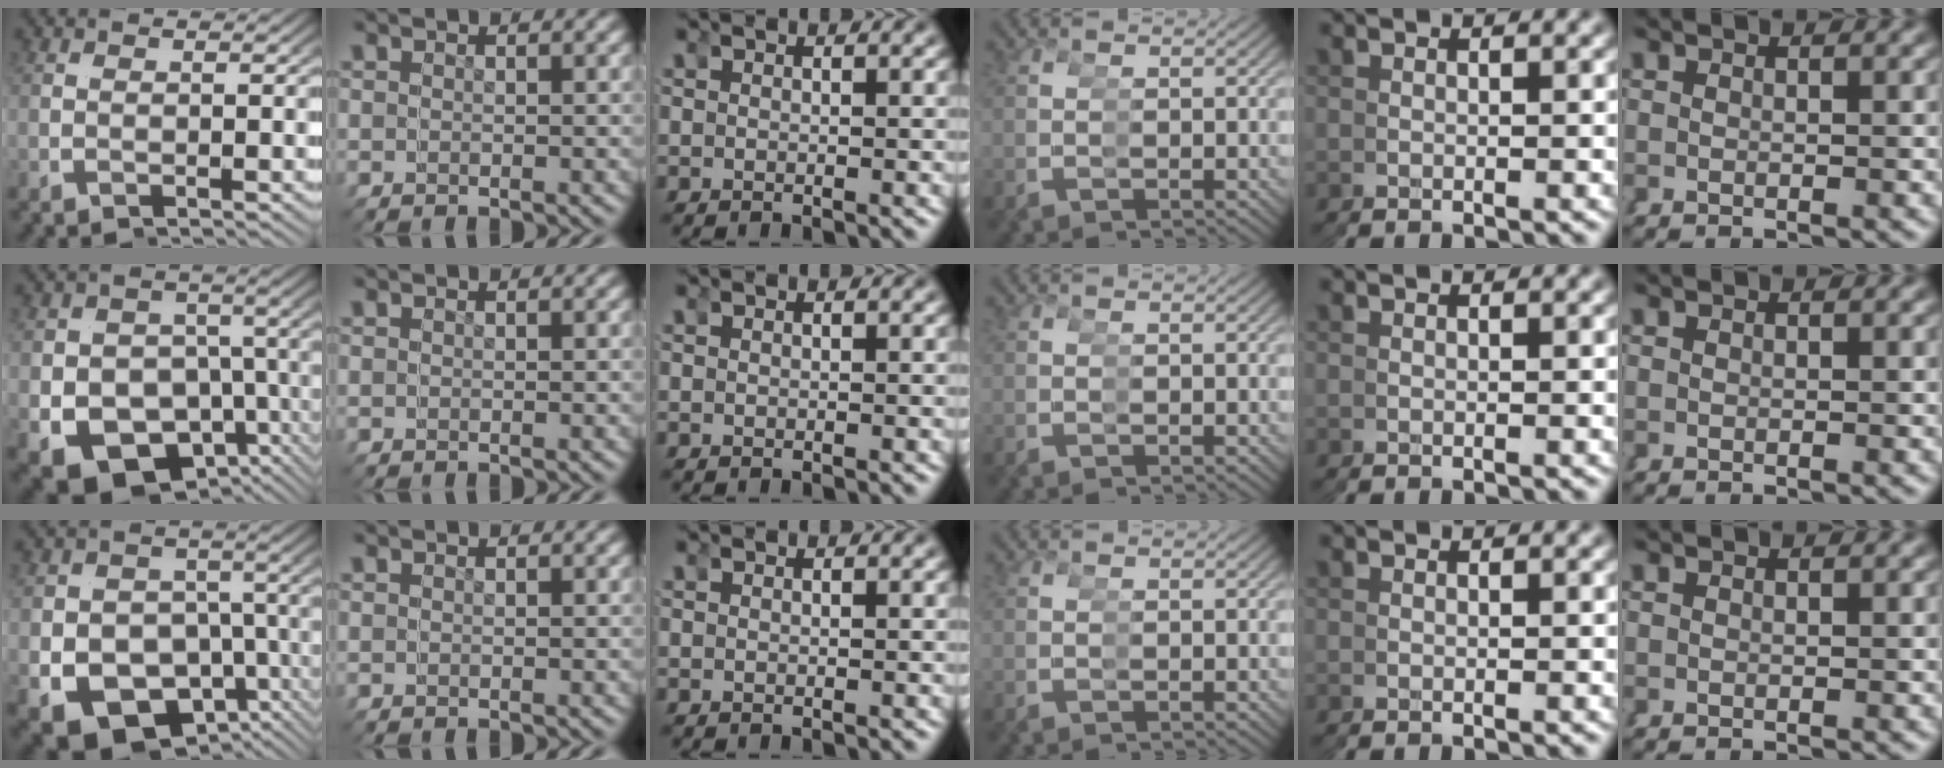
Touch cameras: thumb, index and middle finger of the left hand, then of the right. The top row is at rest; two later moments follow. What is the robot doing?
{"motion": "grasp_and_lifting", "object": "bandage"}